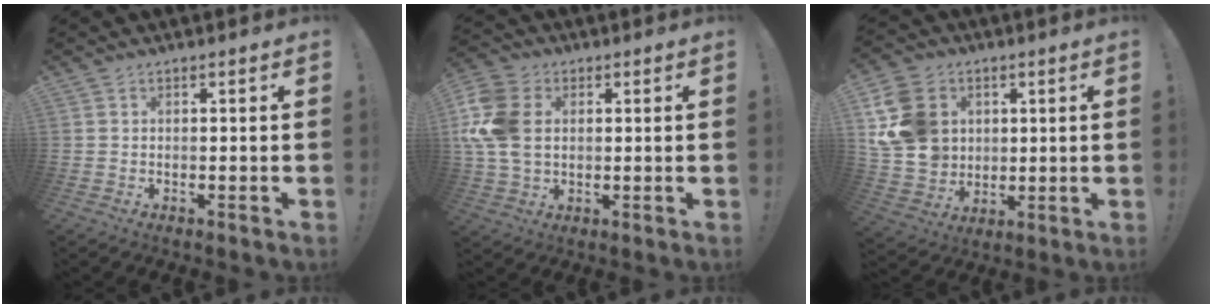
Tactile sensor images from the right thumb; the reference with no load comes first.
{"total": 15.3, "force": [2.1, 11.2, 10.2], "torque": [-0.220, -0.005, 0.037]}
{"total": 16.0, "force": [4.3, 13.3, 7.7], "torque": [-0.143, -0.011, 0.091]}